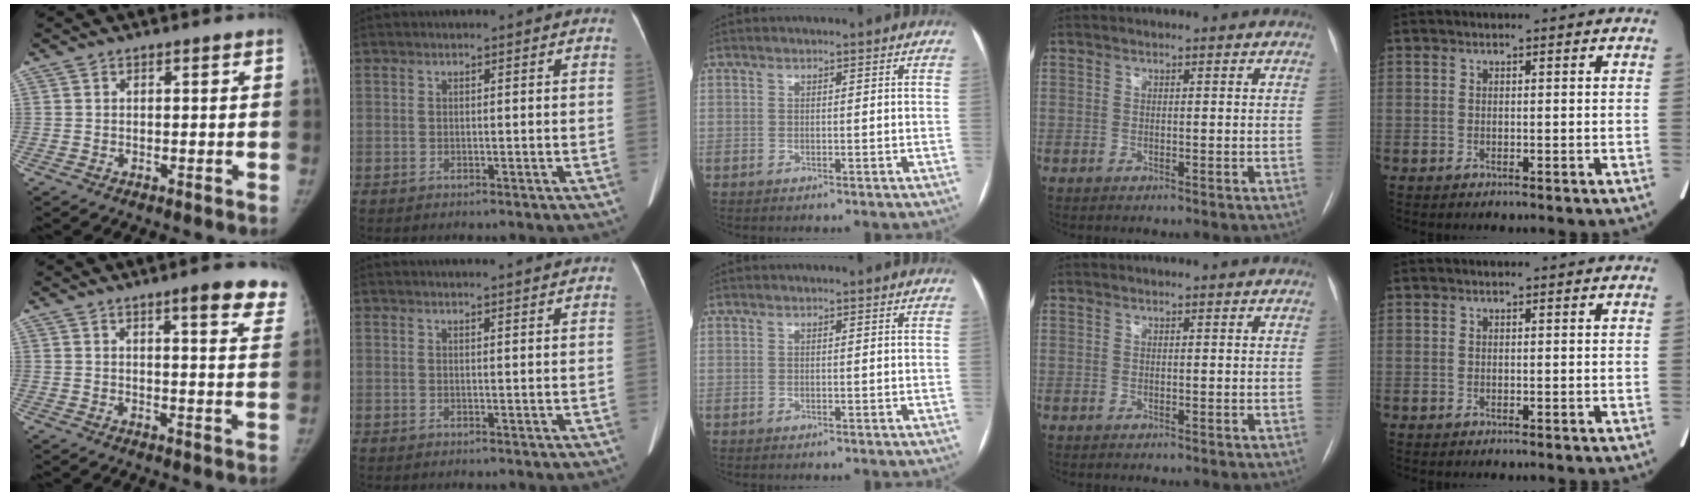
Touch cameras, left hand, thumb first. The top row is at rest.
{"thumb": {"total": 11.0, "force": [7.9, 2.4, 7.2], "torque": [-0.057, -0.037, 0.081]}, "index": {"total": 6.2, "force": [5.9, -0.2, 1.9], "torque": [-0.023, 0.019, 0.058]}}